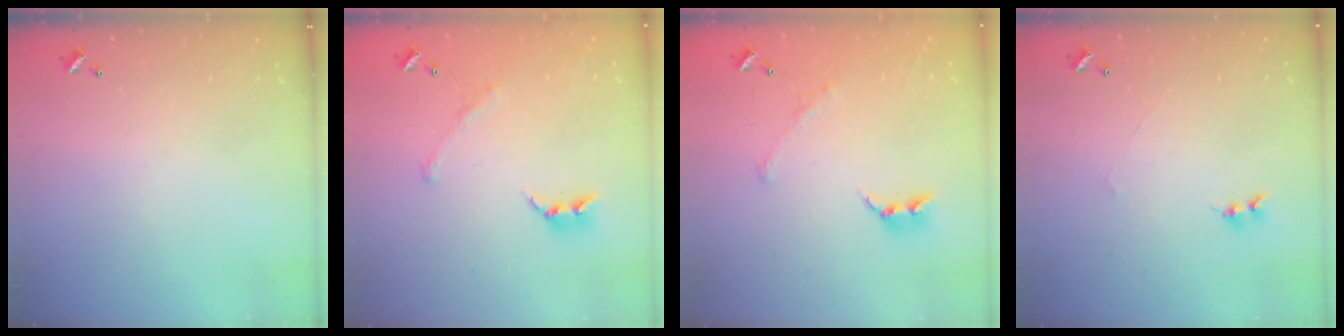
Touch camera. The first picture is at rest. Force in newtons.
{"total": 1.6, "press": 1.1, "slide": 1.1}
{"total": 2.3, "press": 2.0, "slide": 1.0}
{"total": 0.0}